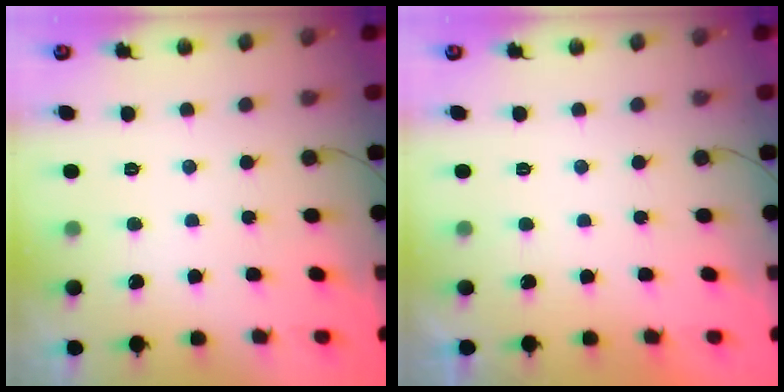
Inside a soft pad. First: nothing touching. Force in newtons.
{"total": 2.1, "press": 2.0, "slide": 0.4}